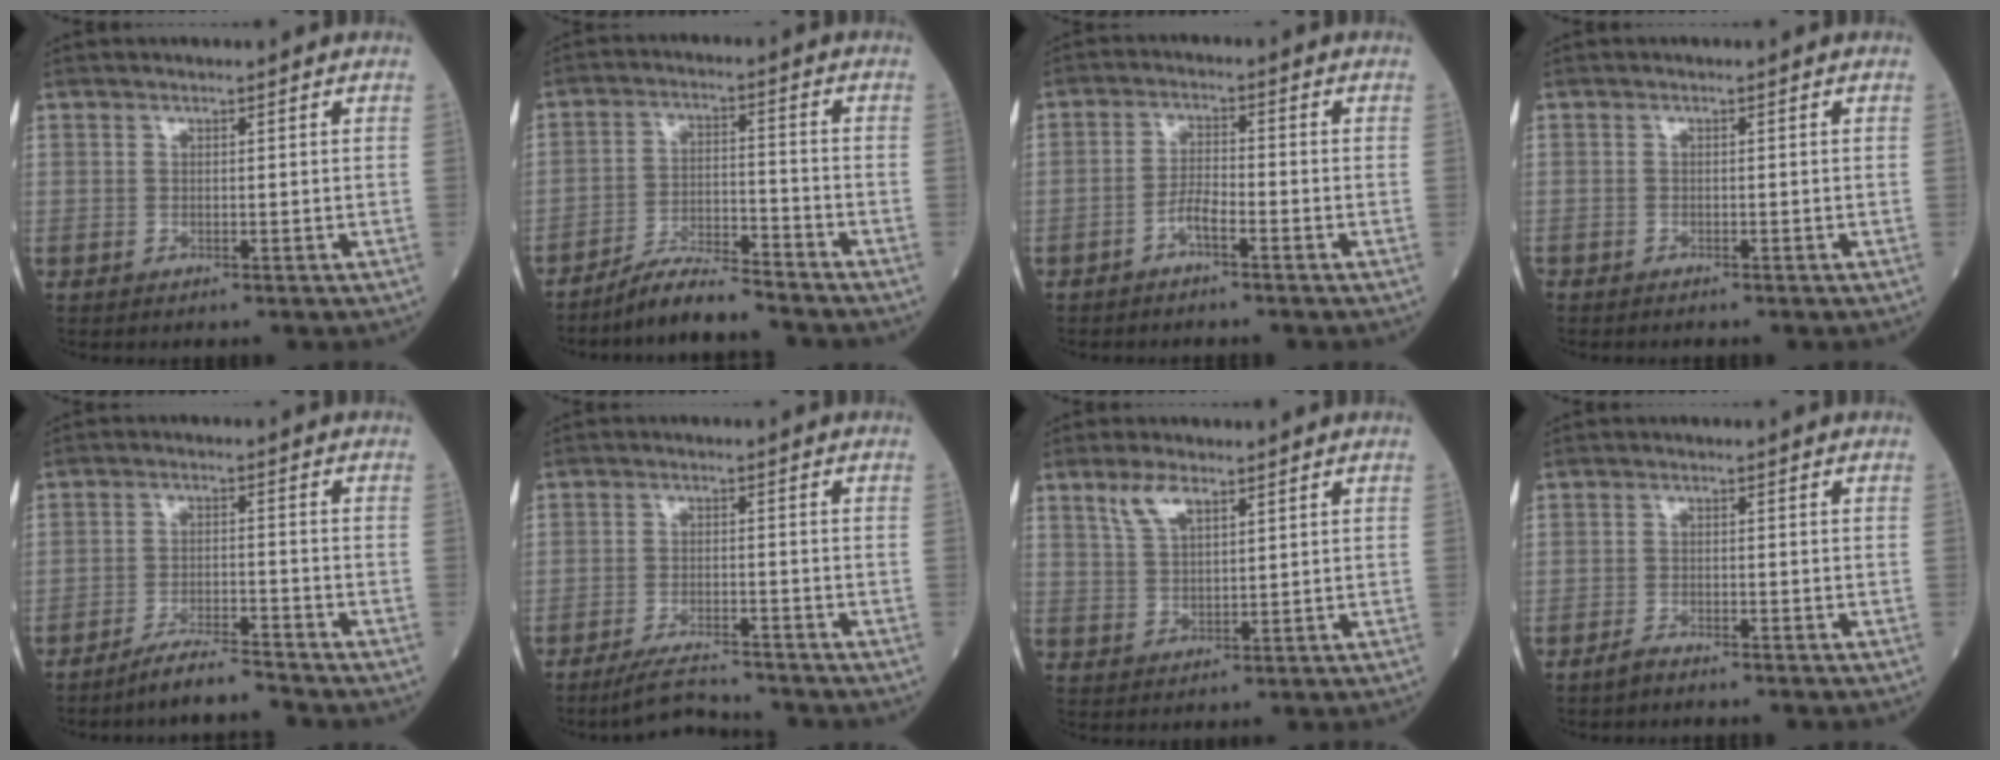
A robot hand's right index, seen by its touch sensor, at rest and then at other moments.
{"total": 7.2, "force": [-6.7, 0.2, 2.5], "torque": [-0.044, -0.009, -0.123]}
{"total": 3.6, "force": [-2.2, 0.6, 2.7], "torque": [-0.051, 0.010, -0.044]}
{"total": 1.0, "force": [-1.0, 0.2, 0.3], "torque": [-0.007, -0.001, -0.016]}
{"total": 5.0, "force": [-4.7, -0.6, 1.6], "torque": [-0.028, -0.015, -0.087]}
{"total": 5.7, "force": [-5.4, 0.1, 1.6], "torque": [-0.031, -0.015, -0.097]}
{"total": 4.8, "force": [3.1, 1.7, 3.3], "torque": [-0.074, 0.007, 0.065]}
{"total": 1.8, "force": [-1.7, 0.2, 0.7], "torque": [-0.021, -0.003, -0.031]}